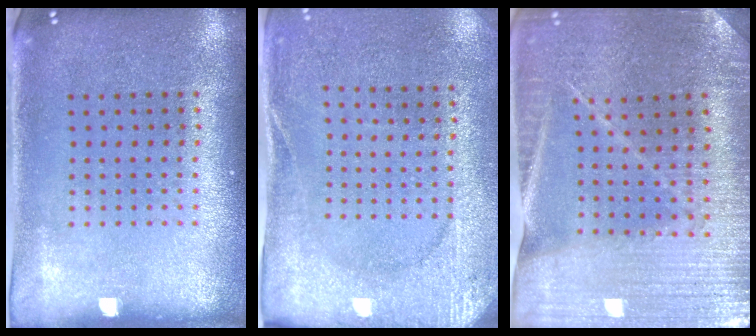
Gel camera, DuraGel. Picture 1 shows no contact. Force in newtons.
{"total": 2.6, "press": 2.4, "slide": 0.9}
{"total": 2.6, "press": 2.6, "slide": 0.4}